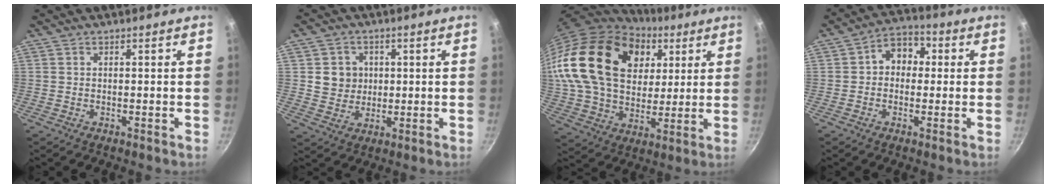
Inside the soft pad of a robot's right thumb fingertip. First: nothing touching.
{"total": 5.9, "force": [1.0, 5.5, 1.8], "torque": [0.002, 0.001, 0.020]}
{"total": 28.5, "force": [9.5, 19.7, 18.3], "torque": [-0.310, -0.006, 0.170]}
{"total": 7.4, "force": [0.8, 5.8, 4.4], "torque": [-0.024, 0.015, -0.005]}